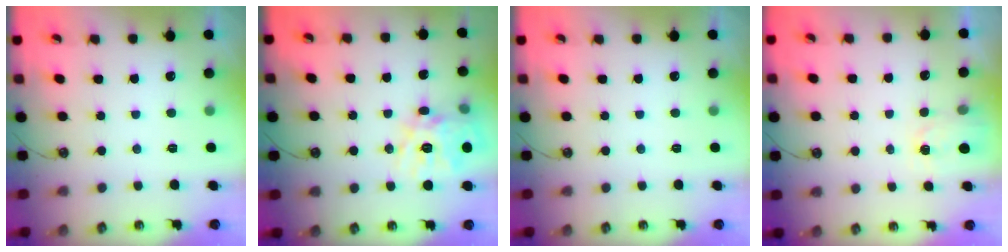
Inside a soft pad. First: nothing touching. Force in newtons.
{"total": 17.1, "press": 17.0, "slide": 1.9}
{"total": 0.0}
{"total": 1.9, "press": 1.9, "slide": 0.3}